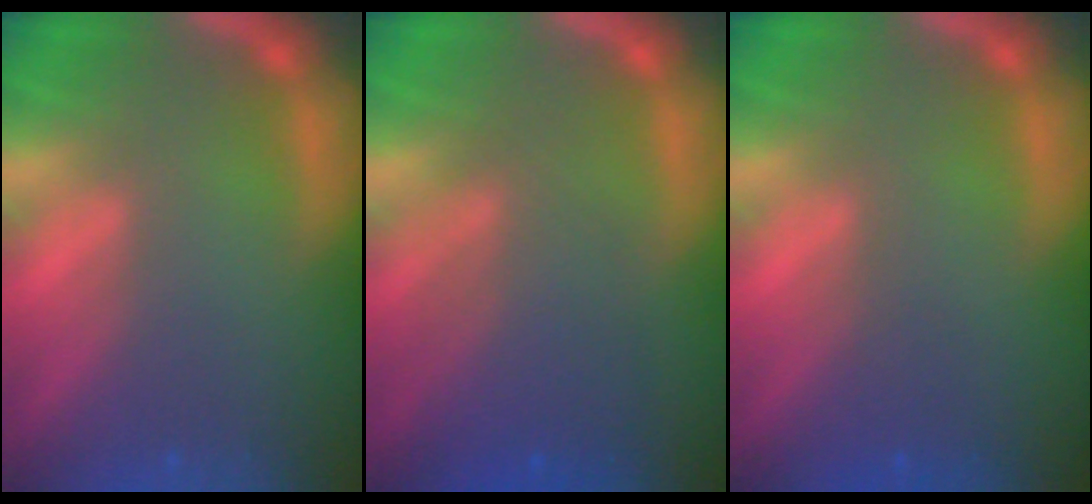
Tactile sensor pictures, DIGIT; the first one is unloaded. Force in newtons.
{"total": 5.6}
{"total": 1.5}